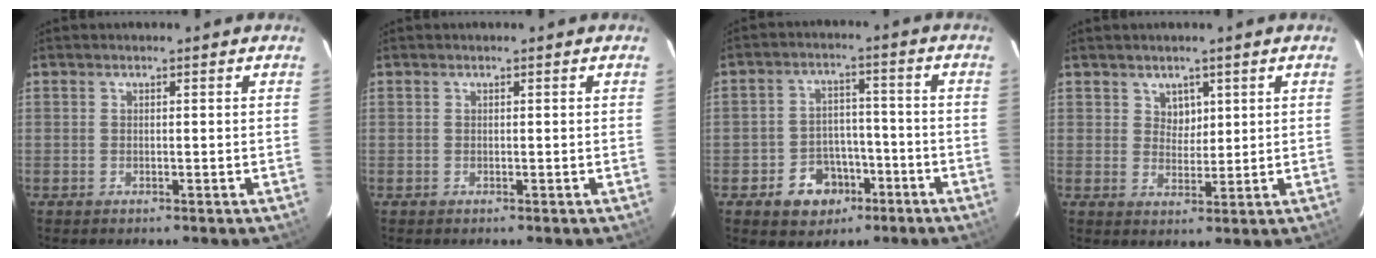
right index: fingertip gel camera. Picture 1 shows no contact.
{"total": 0.0}
{"total": 8.4, "force": [-4.4, 6.6, 2.9], "torque": [-0.077, 0.025, -0.052]}
{"total": 3.1, "force": [1.8, 2.5, 0.8], "torque": [-0.006, 0.003, 0.033]}